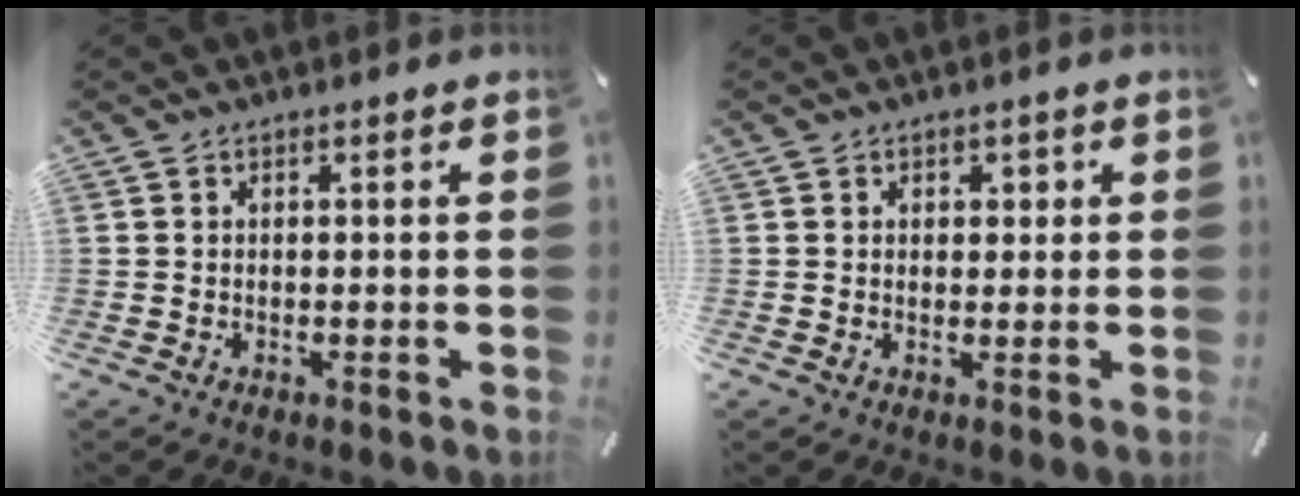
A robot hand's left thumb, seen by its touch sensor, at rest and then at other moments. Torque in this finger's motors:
{"motor_torque": [-0.07, -0.43, 0.02, -0.04, -0.01]}